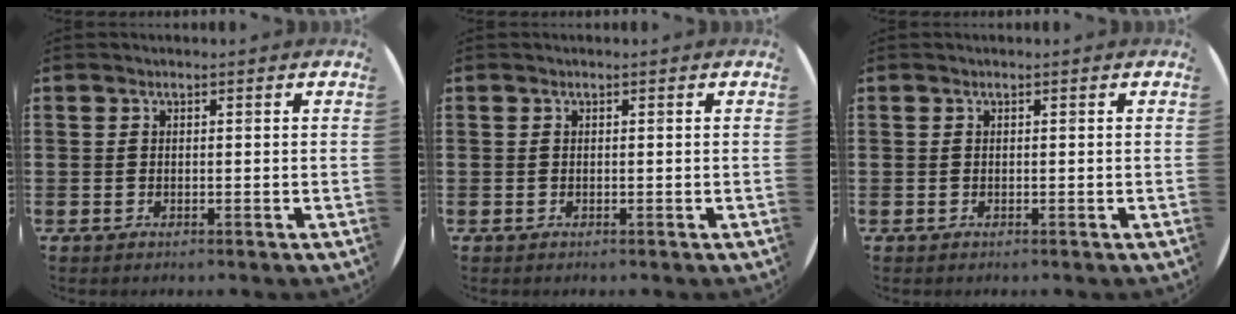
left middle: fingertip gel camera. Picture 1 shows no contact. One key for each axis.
{"total": 0.0}
{"total": 0.0}